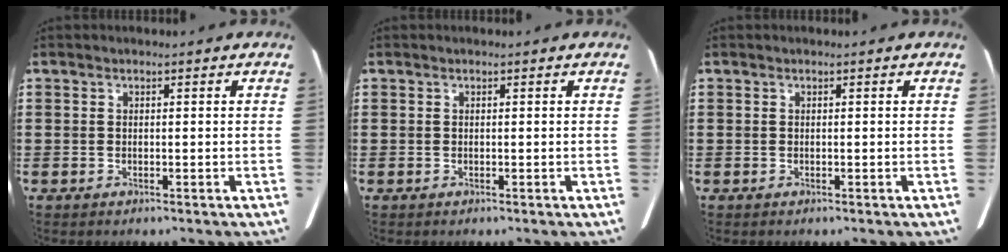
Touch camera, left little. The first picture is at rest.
{"total": 0.0}
{"total": 0.0}